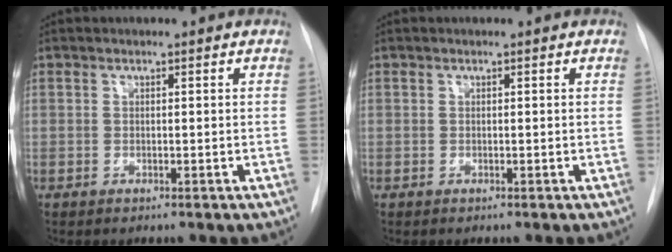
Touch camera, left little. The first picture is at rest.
{"total": 0.0}